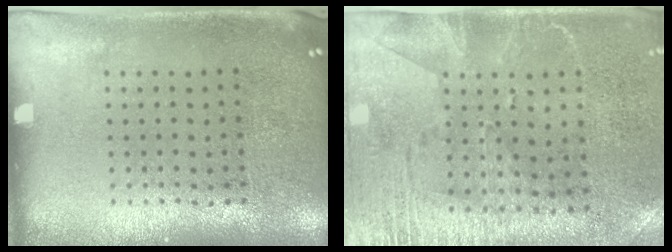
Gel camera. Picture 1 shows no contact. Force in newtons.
{"total": 2.8, "press": 2.4, "slide": 1.5}